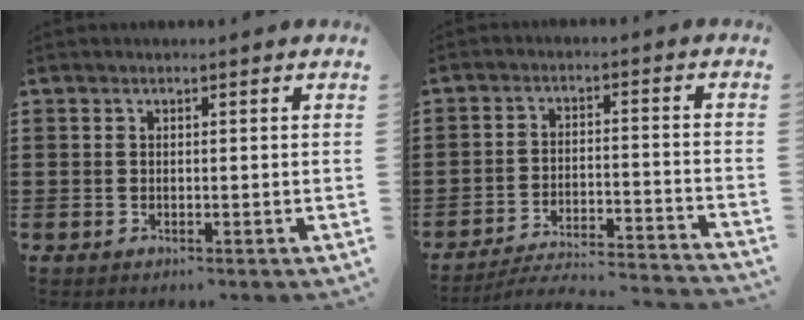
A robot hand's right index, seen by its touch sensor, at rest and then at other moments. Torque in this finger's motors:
{"motor_torque": [-2.14, 0.00, -1.05, -0.21]}